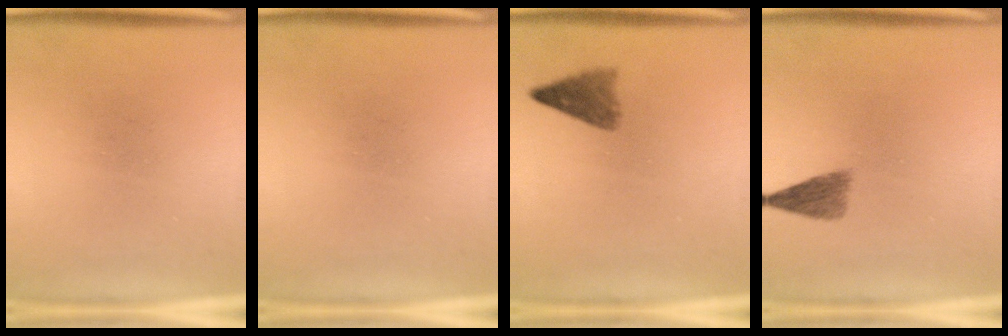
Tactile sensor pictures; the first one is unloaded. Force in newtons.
{"total": 0.0}
{"total": 3.3}
{"total": 2.9}